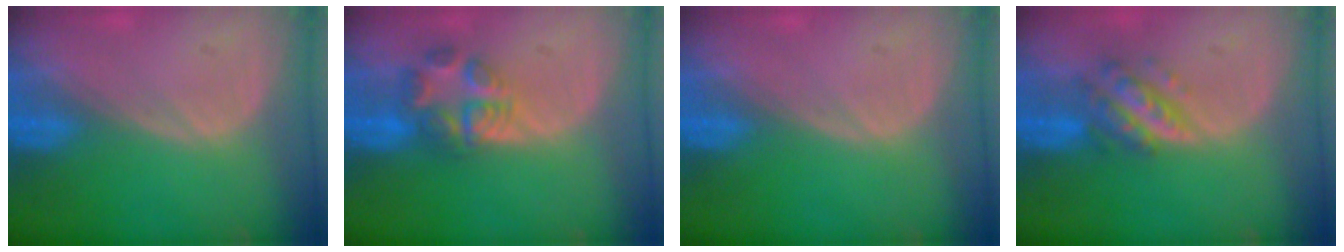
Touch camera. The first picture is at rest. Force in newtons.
{"total": 5.8, "press": 5.8, "slide": 0.5}
{"total": 0.0}
{"total": 5.6, "press": 5.2, "slide": 2.2}